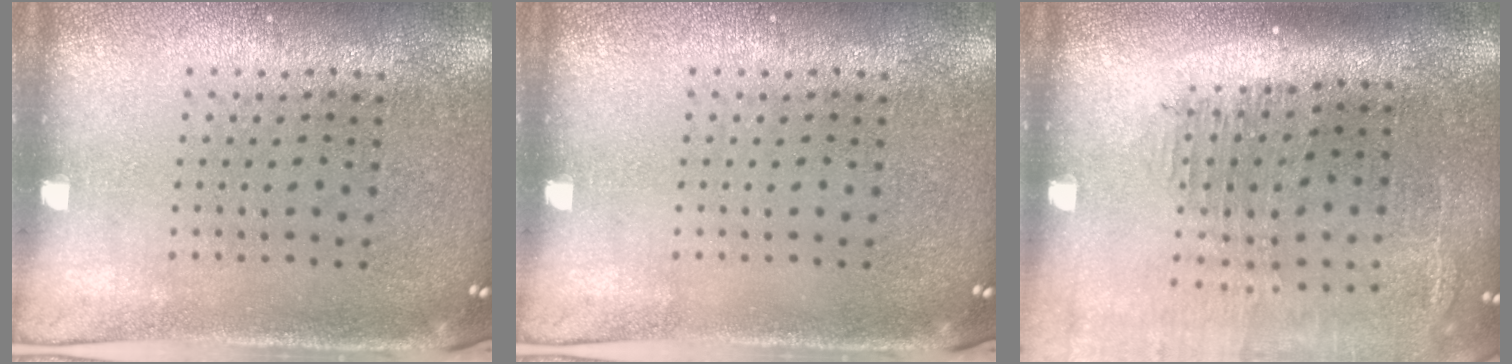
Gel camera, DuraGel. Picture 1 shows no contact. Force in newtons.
{"total": 0.0}
{"total": 2.1, "press": 1.7, "slide": 1.2}